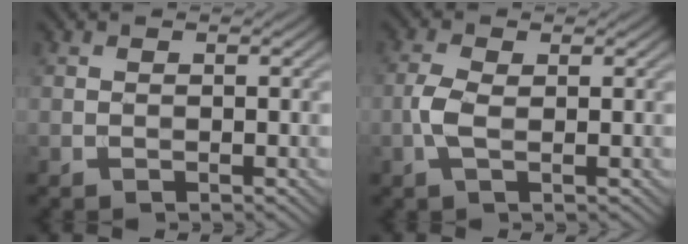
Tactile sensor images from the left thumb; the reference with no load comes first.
{"total": 2.7, "force": [-0.3, 1.1, 2.5], "torque": [-0.065, 0.003, -0.011]}